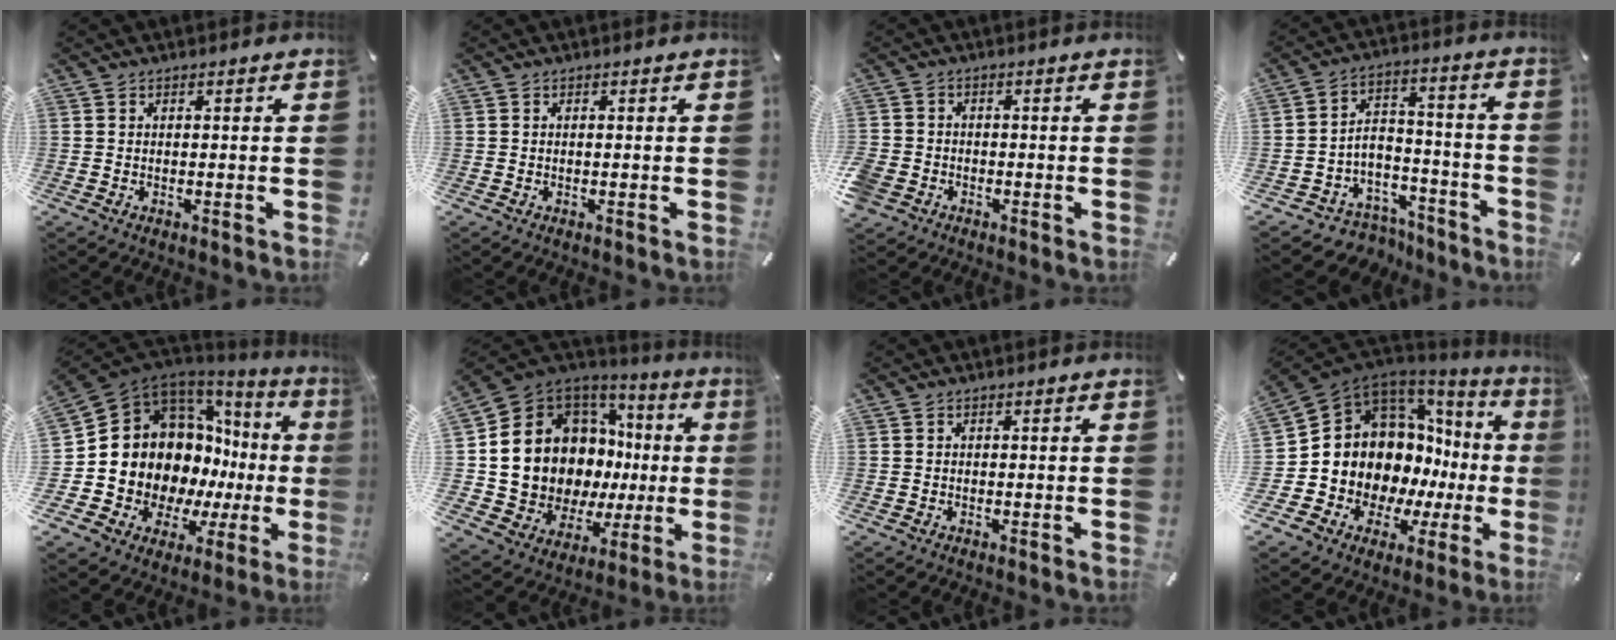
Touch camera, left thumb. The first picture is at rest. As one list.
[{"total": 0.0}, {"total": 3.6, "force": [-1.6, 3.0, 1.2], "torque": [-0.030, 0.006, -0.033]}, {"total": 7.2, "force": [-3.8, 6.1, 0.8], "torque": [-0.009, 0.023, -0.061]}, {"total": 15.7, "force": [1.5, 12.9, 8.9], "torque": [-0.145, -0.067, 0.052]}, {"total": 14.6, "force": [1.8, 12.2, 7.8], "torque": [-0.135, -0.066, 0.061]}, {"total": 0.0}, {"total": 13.6, "force": [2.6, 11.2, 7.3], "torque": [-0.127, -0.063, 0.068]}]